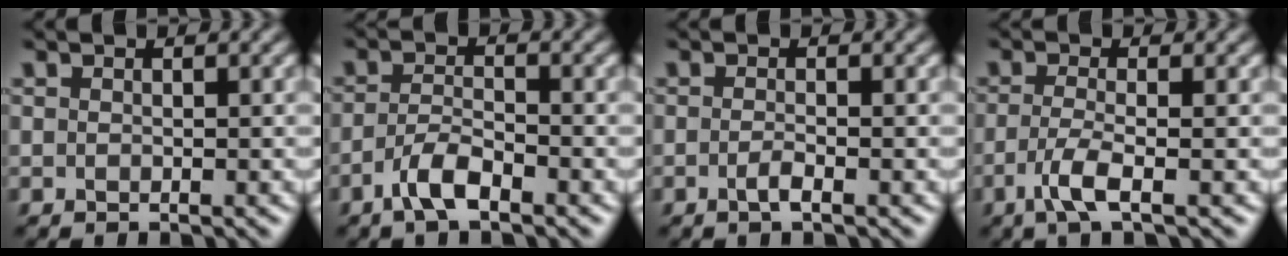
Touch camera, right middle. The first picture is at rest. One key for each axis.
{"total": 3.0, "fx": -1.9, "fy": 0.9, "fz": 2.2, "tx": -0.049, "ty": 0.004, "tz": -0.043}
{"total": 1.2, "fx": -0.5, "fy": 0.3, "fz": 1.0, "tx": -0.019, "ty": 0.000, "tz": -0.013}
{"total": 2.9, "fx": -1.3, "fy": 0.6, "fz": 2.5, "tx": -0.056, "ty": -0.005, "tz": -0.034}